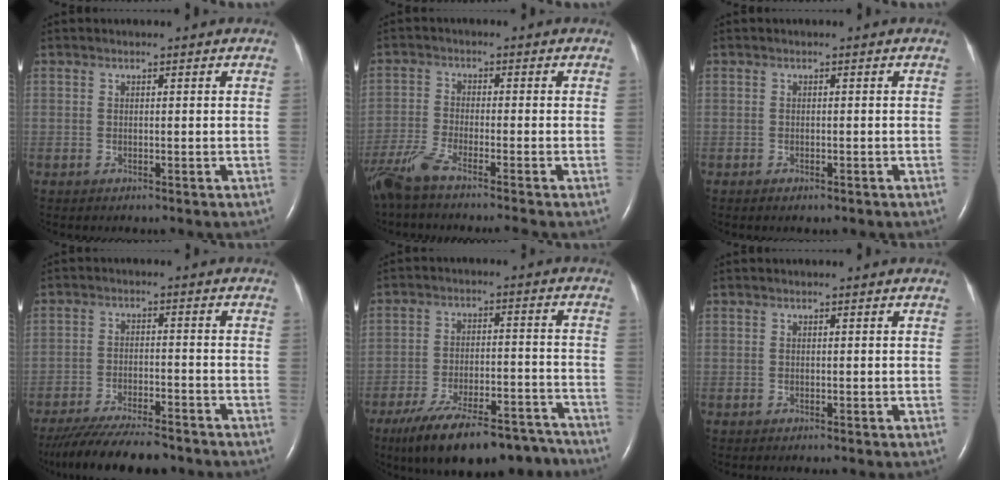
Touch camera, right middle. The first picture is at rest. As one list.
[{"total": 7.4, "force": [-6.1, -0.6, 4.1], "torque": [-0.081, -0.024, -0.113]}, {"total": 0.8, "force": [-0.5, 0.3, 0.5], "torque": [-0.009, -0.001, -0.004]}, {"total": 13.9, "force": [-12.2, 2.3, 6.2], "torque": [-0.110, -0.018, -0.185]}, {"total": 18.8, "force": [-15.5, 5.3, 9.4], "torque": [-0.124, 0.009, -0.232]}, {"total": 0.0}]